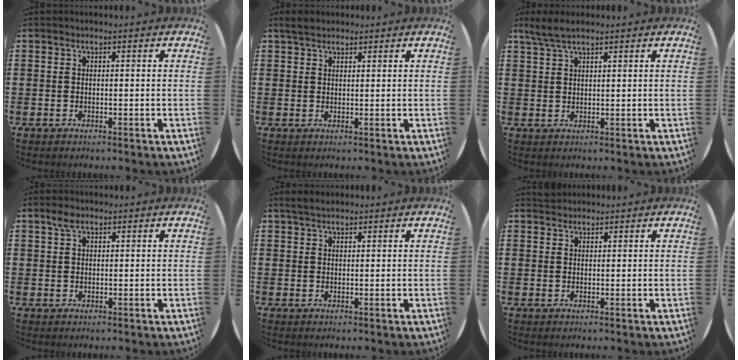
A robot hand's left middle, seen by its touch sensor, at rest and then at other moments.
{"total": 2.2, "force": [1.9, 0.8, 0.8], "torque": [-0.010, 0.003, 0.034]}
{"total": 3.3, "force": [2.6, 0.8, 2.0], "torque": [-0.043, 0.006, 0.047]}
{"total": 2.1, "force": [1.4, 1.1, 1.0], "torque": [-0.015, 0.002, 0.023]}
{"total": 1.9, "force": [1.6, 0.6, 0.8], "torque": [-0.009, 0.003, 0.028]}
{"total": 1.3, "force": [1.2, 0.3, -0.2], "torque": [0.010, -0.001, 0.022]}